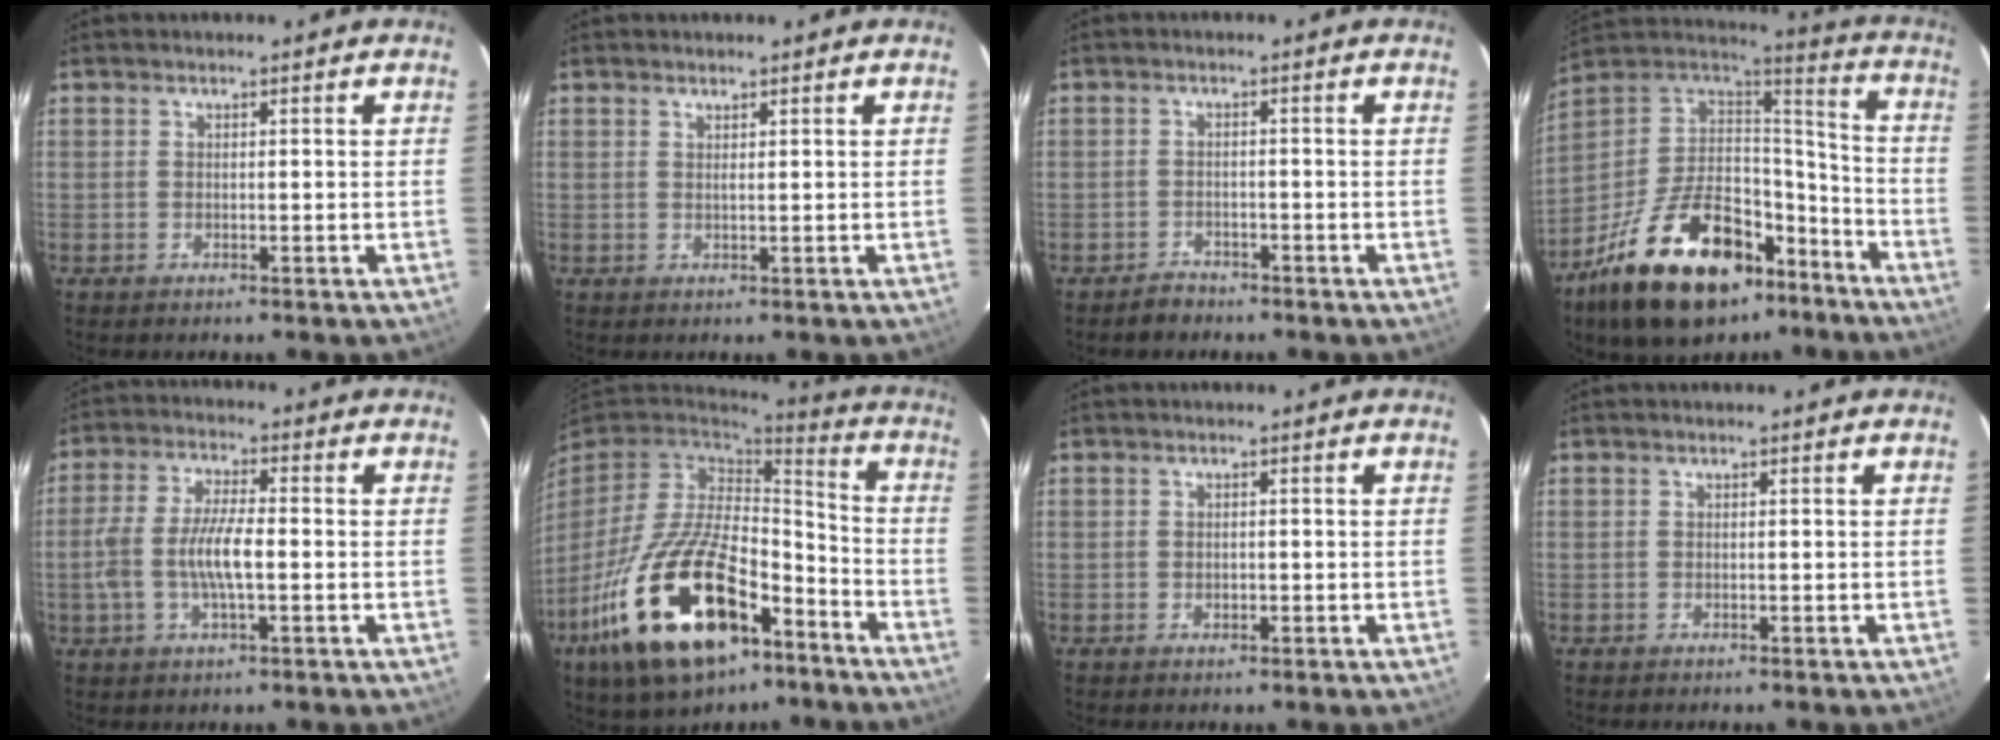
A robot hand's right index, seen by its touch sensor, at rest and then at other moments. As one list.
[{"total": 0.8, "force": [0.7, 0.1, 0.4], "torque": [-0.008, 0.001, 0.011]}, {"total": 2.6, "force": [-2.1, 1.5, 0.1], "torque": [-0.003, 0.008, -0.033]}, {"total": 29.7, "force": [-18.2, 14.6, 18.3], "torque": [-0.349, 0.007, -0.280]}, {"total": 8.6, "force": [-1.5, 2.6, 8.0], "torque": [-0.165, 0.004, -0.029]}, {"total": 26.7, "force": [-13.5, 12.8, 19.2], "torque": [-0.386, -0.019, -0.220]}, {"total": 1.2, "force": [-0.3, 1.0, 0.6], "torque": [-0.010, 0.002, -0.004]}, {"total": 0.0}]